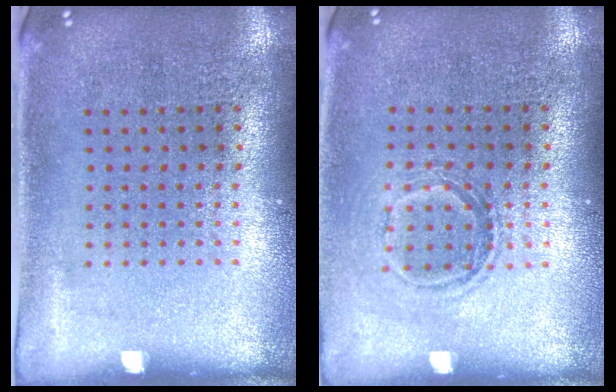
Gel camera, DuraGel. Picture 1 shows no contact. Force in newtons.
{"total": 1.1, "press": 1.0, "slide": 0.6}